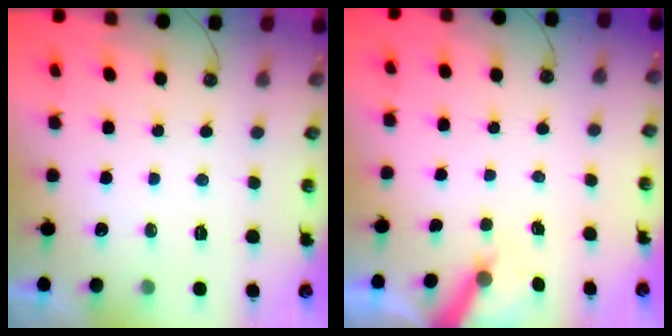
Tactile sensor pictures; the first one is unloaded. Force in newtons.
{"total": 6.1, "press": 6.1, "slide": 0.2}